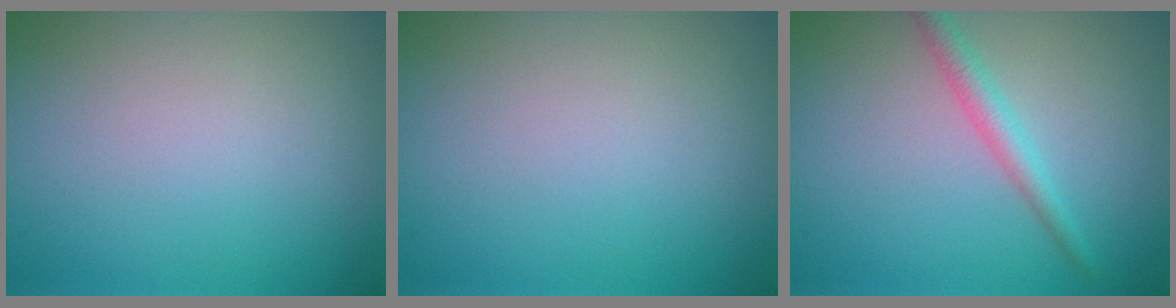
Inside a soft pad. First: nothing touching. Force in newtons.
{"total": 0.0}
{"total": 2.2, "press": 2.2, "slide": 0.0}